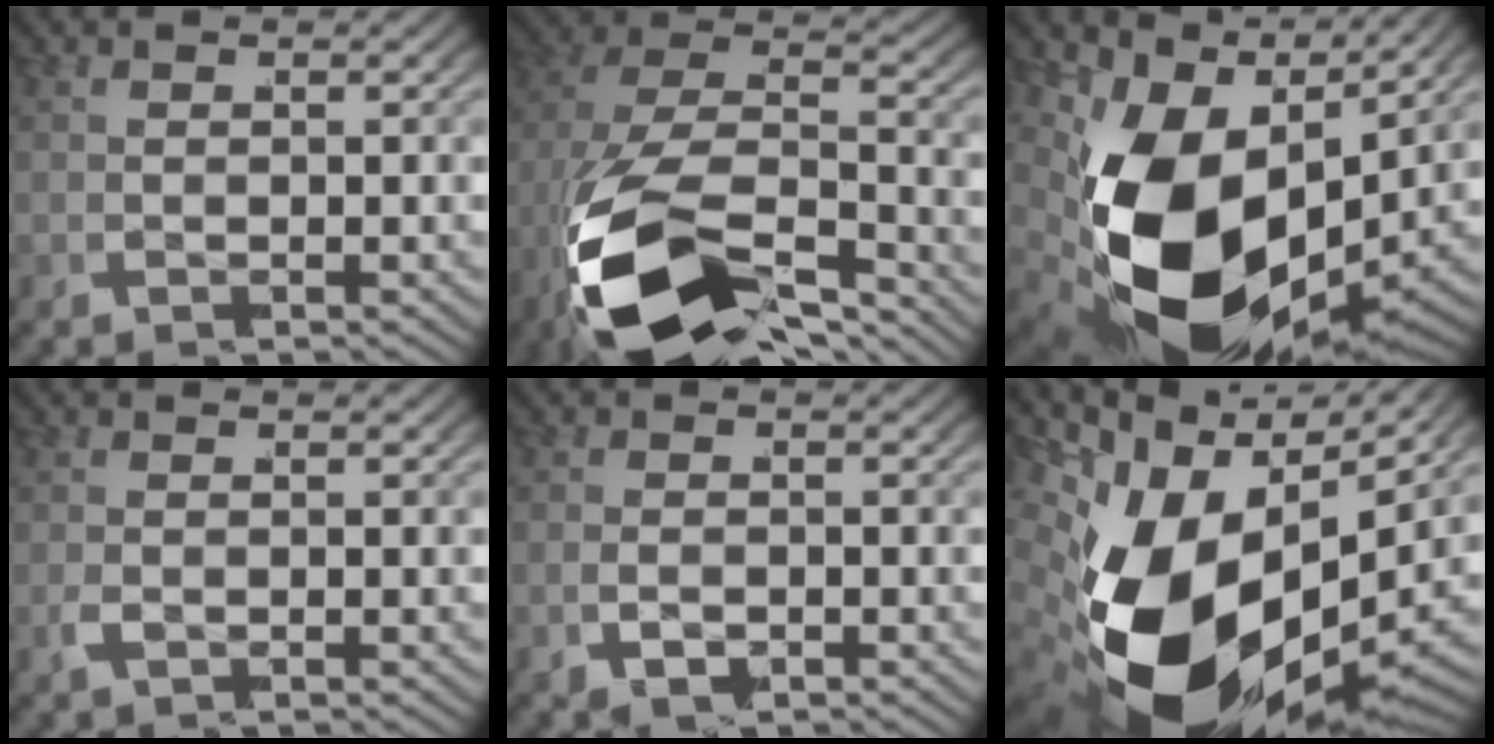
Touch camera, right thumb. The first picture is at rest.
{"total": 16.9, "force": [-6.0, 9.6, 12.5], "torque": [-0.293, -0.066, -0.066]}
{"total": 18.9, "force": [-3.1, 11.5, 14.6], "torque": [-0.298, -0.066, -0.026]}
{"total": 0.8, "force": [-0.6, 0.4, 0.3], "torque": [-0.014, 0.000, -0.012]}
{"total": 2.0, "force": [-1.4, 1.2, 0.8], "torque": [-0.028, -0.007, -0.024]}
{"total": 21.1, "force": [-3.9, 12.9, 16.2], "torque": [-0.294, -0.057, -0.042]}